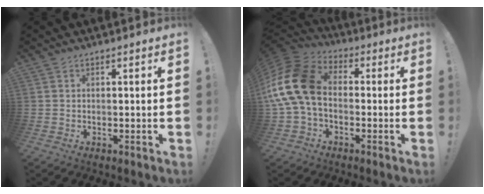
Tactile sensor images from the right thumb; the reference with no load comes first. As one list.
[{"total": 18.4, "force": [0.0, 12.2, 13.8], "torque": [-0.266, 0.024, 0.009]}]